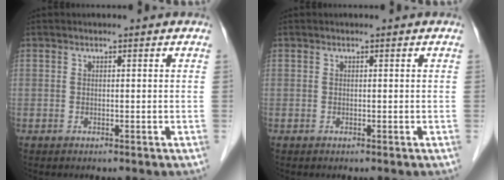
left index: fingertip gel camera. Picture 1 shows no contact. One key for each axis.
{"total": 0.0}